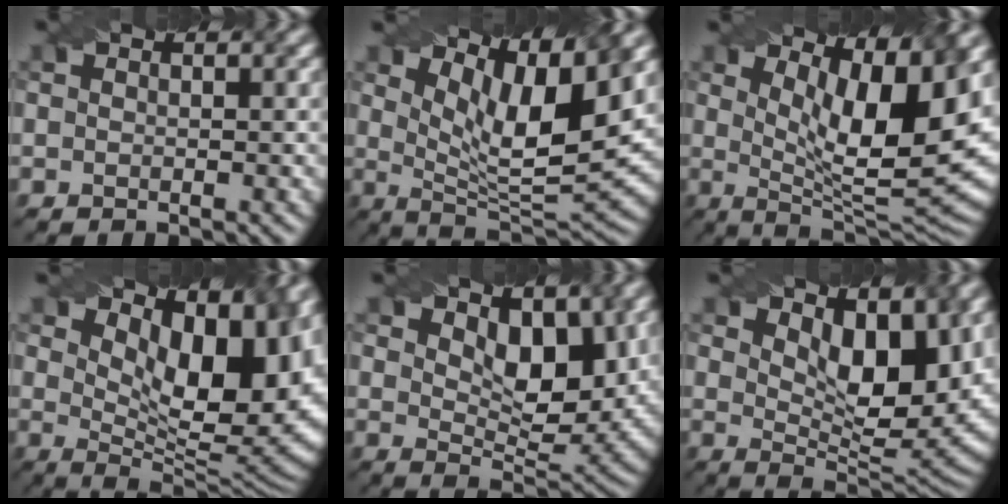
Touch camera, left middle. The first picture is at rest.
{"total": 9.4, "force": [4.5, 2.6, 7.8], "torque": [-0.131, -0.003, 0.082]}
{"total": 11.6, "force": [4.0, 3.3, 10.4], "torque": [-0.146, -0.013, 0.069]}
{"total": 13.6, "force": [4.9, 6.3, 10.9], "torque": [-0.130, 0.007, 0.081]}
{"total": 5.9, "force": [2.6, 2.8, 4.4], "torque": [-0.070, -0.016, 0.044]}
{"total": 7.7, "force": [3.3, 3.4, 6.1], "torque": [-0.098, -0.011, 0.057]}